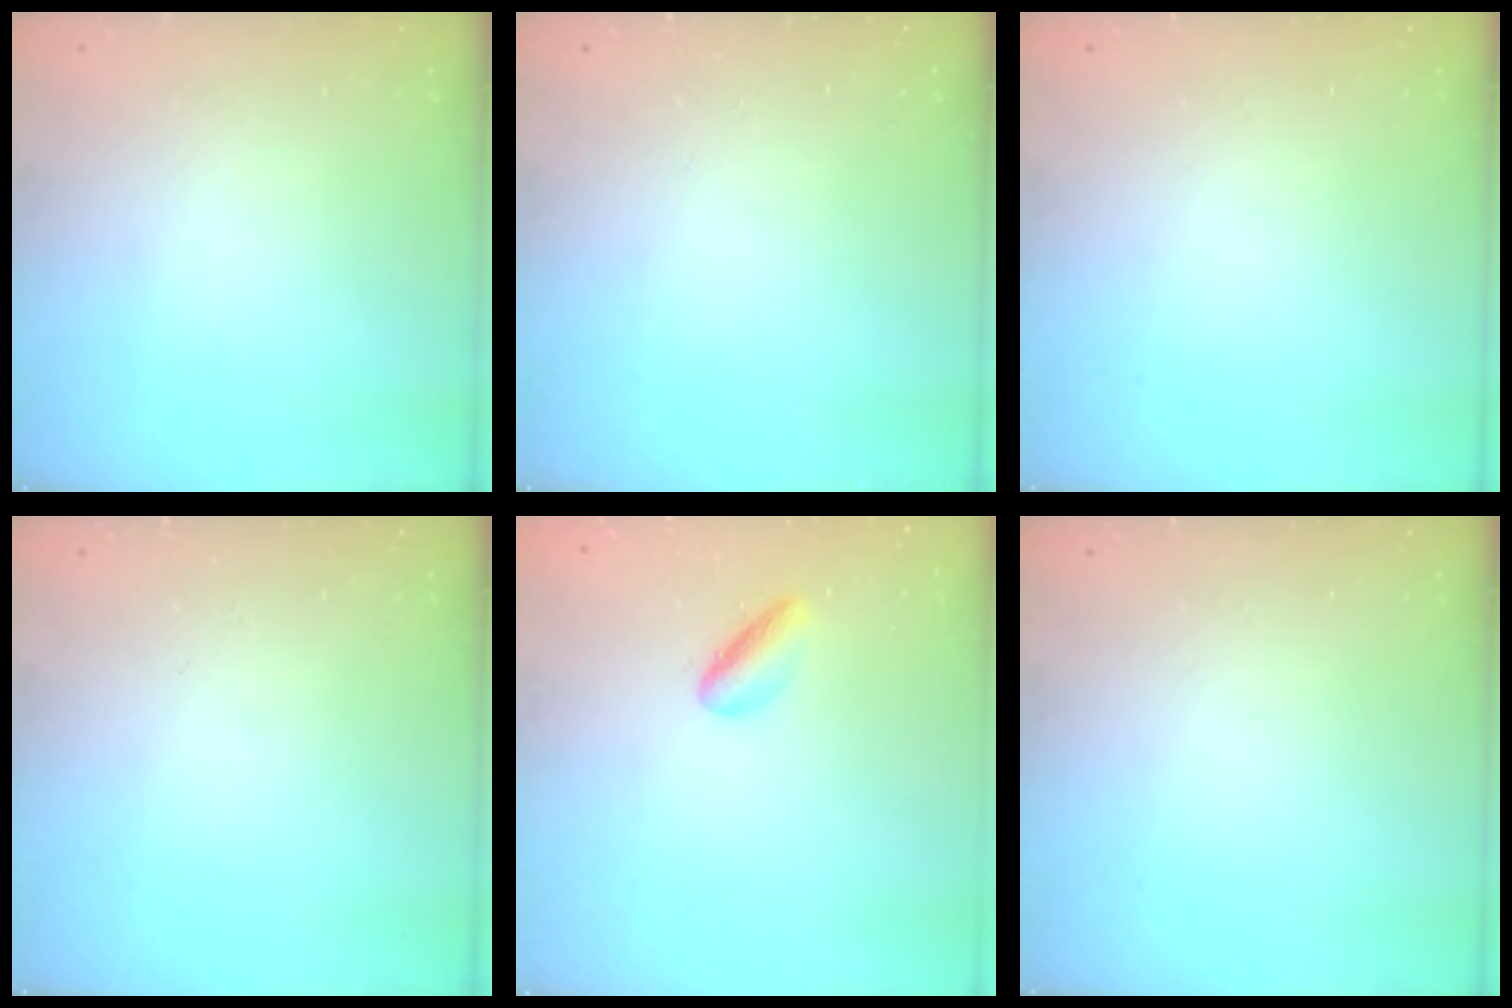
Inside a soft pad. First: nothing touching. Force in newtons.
{"total": 0.0}
{"total": 0.0}
{"total": 0.0}
{"total": 3.0, "press": 3.0, "slide": 0.4}
{"total": 0.0}